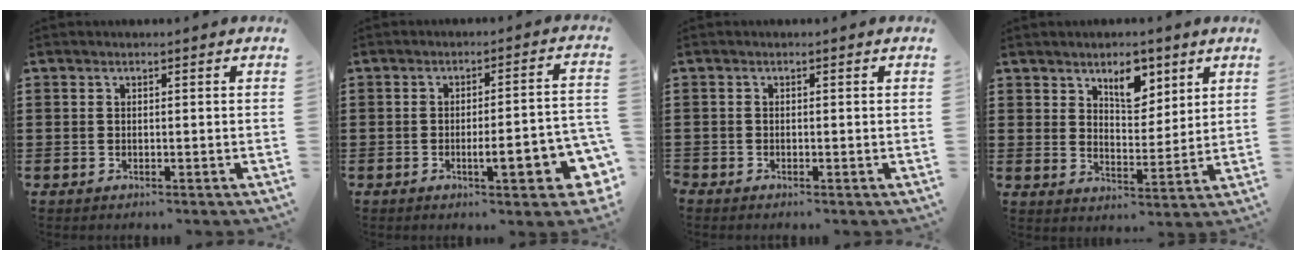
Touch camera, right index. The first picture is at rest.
{"total": 7.8, "force": [-2.5, 2.1, 7.1], "torque": [-0.100, -0.009, -0.041]}
{"total": 0.7, "force": [-0.7, 0.3, 0.0], "torque": [-0.002, 0.002, -0.015]}
{"total": 6.5, "force": [4.2, 3.3, 3.6], "torque": [-0.053, -0.004, 0.070]}